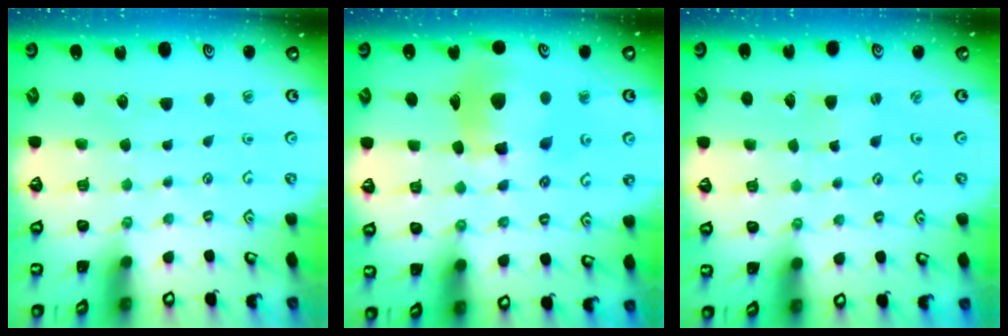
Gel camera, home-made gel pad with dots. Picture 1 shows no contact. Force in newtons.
{"total": 14.7, "press": 14.6, "slide": 2.0}
{"total": 0.6, "press": 0.6, "slide": 0.1}